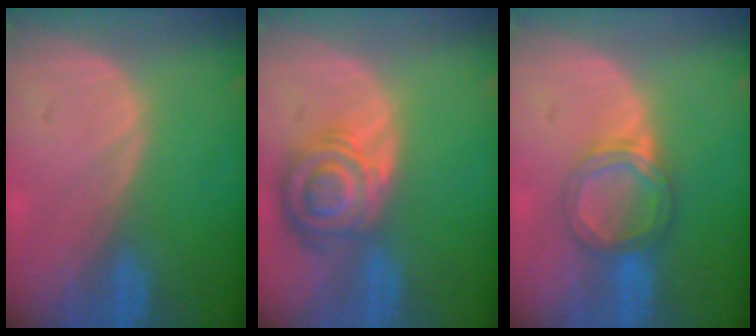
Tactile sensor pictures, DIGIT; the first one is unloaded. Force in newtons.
{"total": 8.2, "press": 7.2, "slide": 3.9}
{"total": 5.3, "press": 5.0, "slide": 1.8}